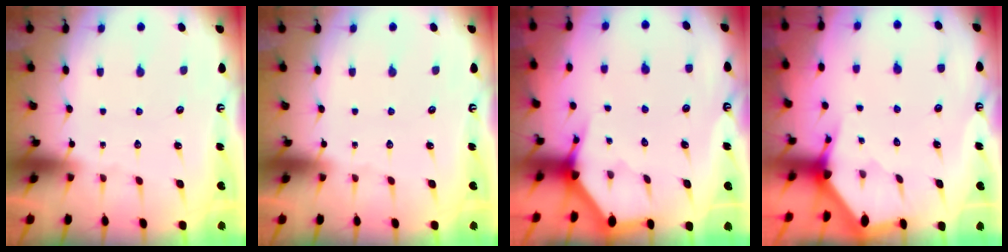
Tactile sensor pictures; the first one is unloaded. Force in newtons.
{"total": 0.0}
{"total": 3.6, "press": 3.6, "slide": 0.1}
{"total": 2.9, "press": 2.9, "slide": 0.2}